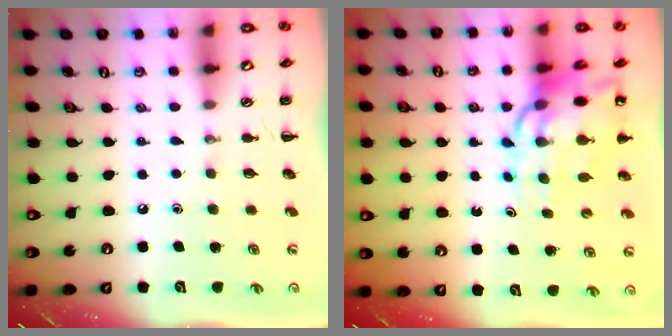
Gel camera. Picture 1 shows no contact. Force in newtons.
{"total": 14.1, "press": 13.5, "slide": 3.9}